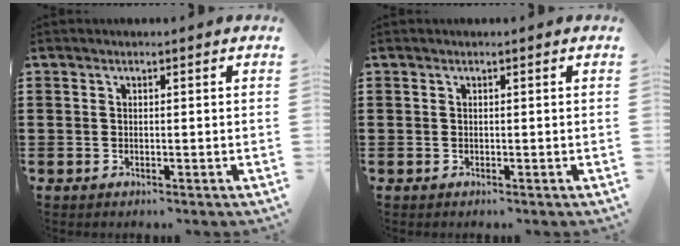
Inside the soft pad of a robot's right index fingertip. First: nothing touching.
{"total": 0.0}